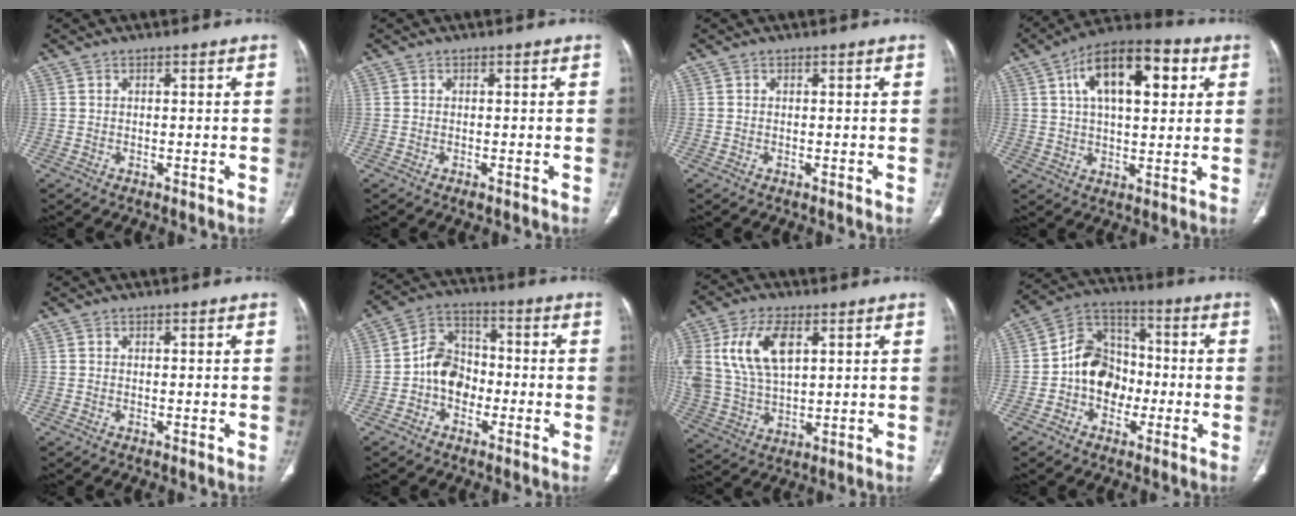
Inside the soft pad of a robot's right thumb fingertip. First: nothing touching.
{"total": 0.8, "force": [-0.5, 0.2, 0.5], "torque": [-0.014, -0.001, -0.006]}
{"total": 0.0}
{"total": 16.9, "force": [5.6, 8.1, 13.8], "torque": [-0.195, 0.013, 0.084]}
{"total": 0.0}
{"total": 8.6, "force": [-2.1, 6.9, 4.7], "torque": [-0.056, 0.036, -0.052]}
{"total": 14.8, "force": [5.0, 8.2, 11.3], "torque": [-0.227, -0.004, 0.104]}
{"total": 11.7, "force": [-2.1, 9.5, 6.5], "torque": [-0.074, 0.041, -0.047]}